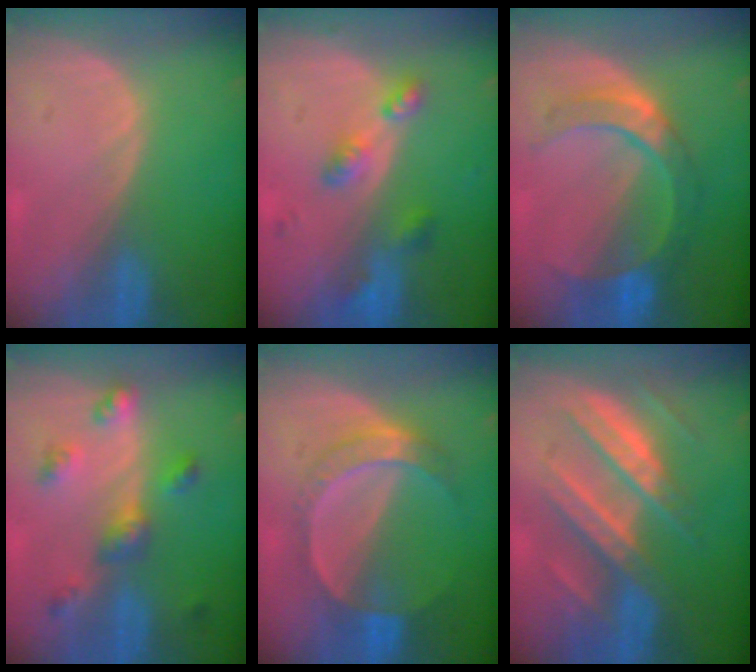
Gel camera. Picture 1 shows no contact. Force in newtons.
{"total": 5.3, "press": 4.8, "slide": 2.2}
{"total": 7.3, "press": 7.3, "slide": 0.2}
{"total": 5.6, "press": 5.6, "slide": 0.6}
{"total": 7.2, "press": 6.4, "slide": 3.3}
{"total": 9.3, "press": 9.2, "slide": 0.8}